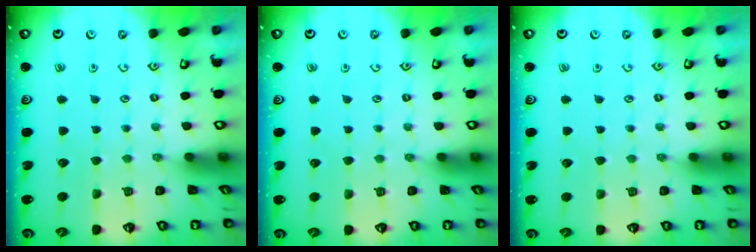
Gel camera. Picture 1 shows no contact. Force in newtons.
{"total": 0.0}
{"total": 0.0}